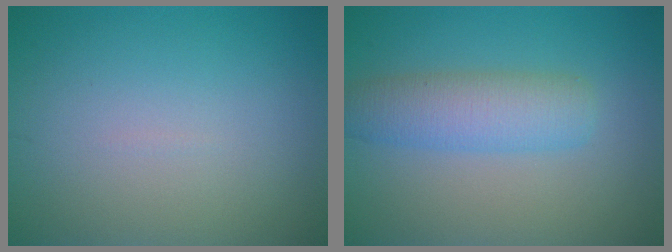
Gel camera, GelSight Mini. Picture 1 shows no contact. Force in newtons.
{"total": 4.2, "press": 4.2, "slide": 0.0}